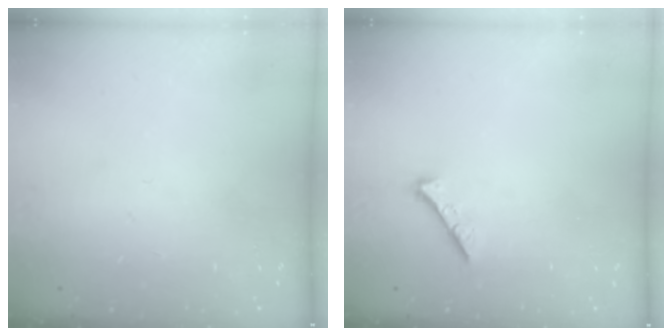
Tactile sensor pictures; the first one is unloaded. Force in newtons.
{"total": 0.0}